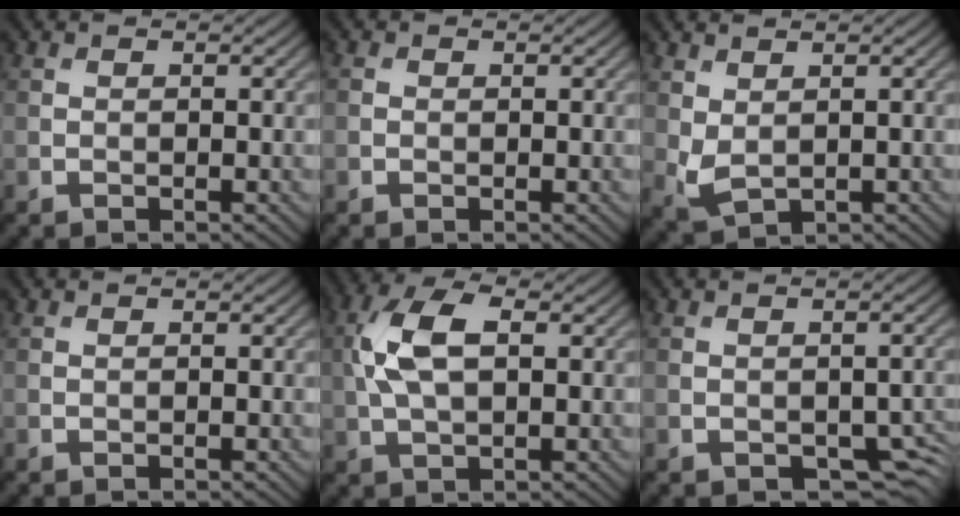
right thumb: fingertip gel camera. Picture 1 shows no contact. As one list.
[{"total": 0.6, "force": [-0.1, 0.6, 0.2], "torque": [-0.002, -0.003, -0.004]}, {"total": 2.8, "force": [0.9, 1.6, 2.1], "torque": [-0.058, -0.004, 0.023]}, {"total": 0.0}, {"total": 7.7, "force": [1.2, 3.8, 6.6], "torque": [-0.154, 0.017, 0.015]}, {"total": 4.5, "force": [-1.8, 3.0, 2.9], "torque": [-0.039, -0.019, -0.021]}]